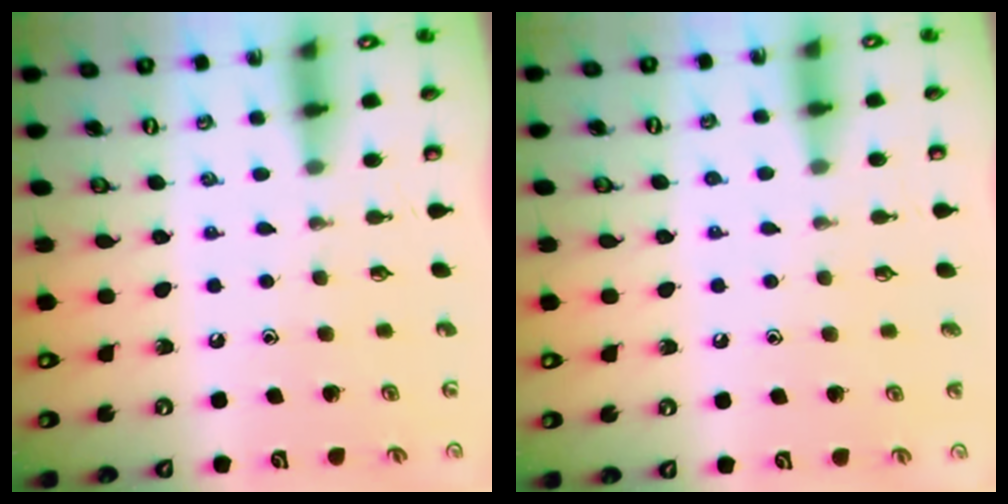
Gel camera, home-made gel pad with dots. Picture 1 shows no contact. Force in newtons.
{"total": 2.5, "press": 2.4, "slide": 0.3}